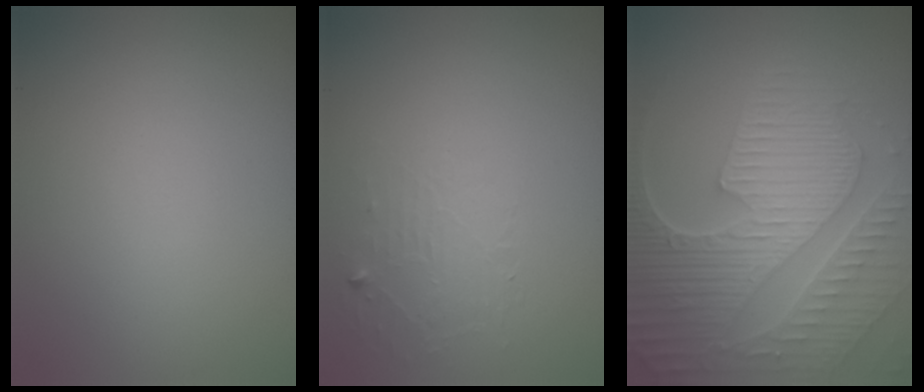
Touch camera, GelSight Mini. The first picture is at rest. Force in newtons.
{"total": 1.4, "press": 0.1, "slide": 1.4}
{"total": 9.2, "press": 6.6, "slide": 6.4}